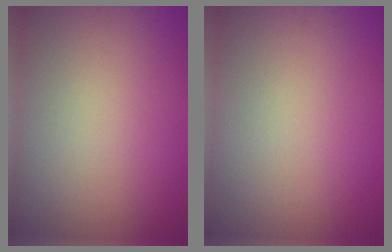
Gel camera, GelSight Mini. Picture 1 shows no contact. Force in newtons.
{"total": 0.0}